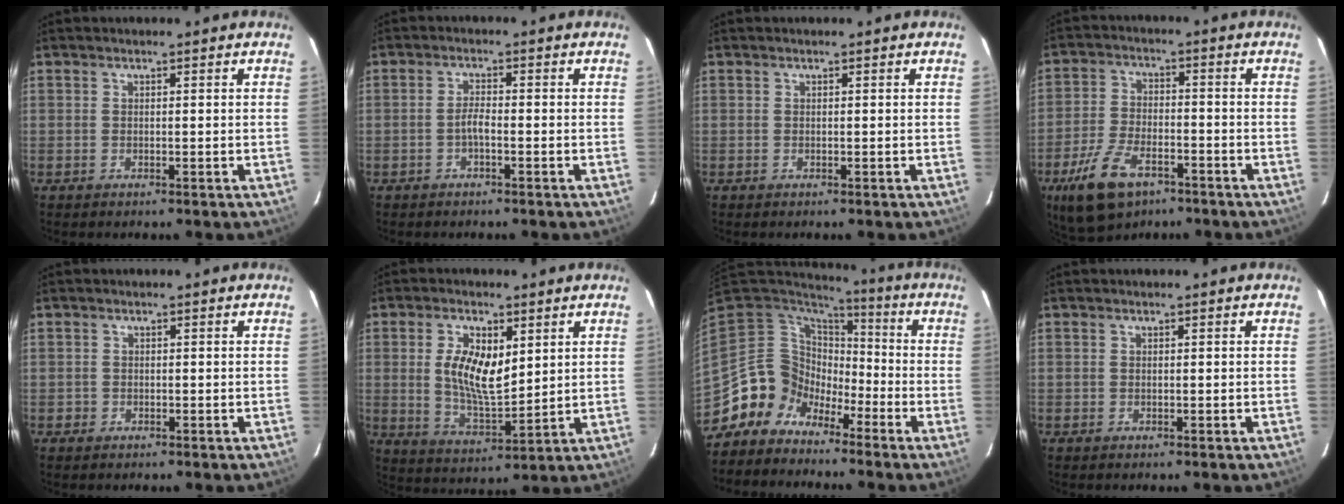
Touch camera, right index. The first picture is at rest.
{"total": 2.0, "force": [-1.0, 0.3, 1.6], "torque": [-0.034, 0.005, -0.022]}
{"total": 0.0}
{"total": 12.5, "force": [-7.5, 6.1, 7.9], "torque": [-0.182, -0.017, -0.137]}
{"total": 1.3, "force": [-0.5, 1.1, 0.0], "torque": [-0.002, 0.003, -0.007]}
{"total": 10.2, "force": [2.6, 4.7, 8.7], "torque": [-0.166, 0.000, 0.056]}
{"total": 10.8, "force": [-7.1, 8.1, 0.3], "torque": [-0.029, 0.039, -0.140]}
{"total": 0.0}